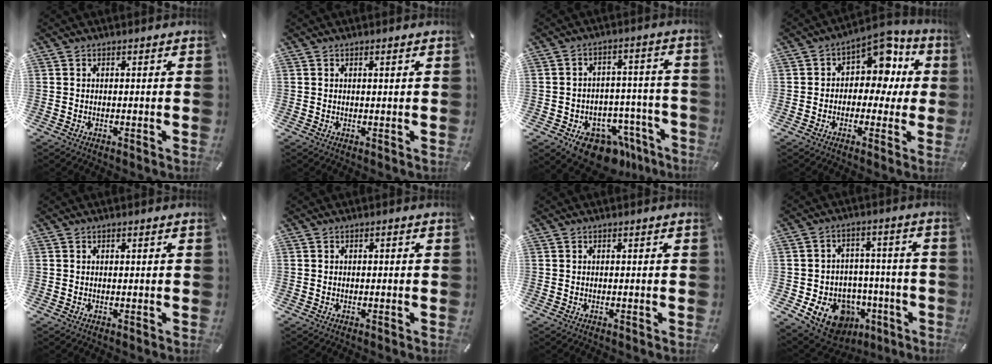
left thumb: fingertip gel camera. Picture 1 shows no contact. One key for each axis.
{"total": 0.8, "fx": 0.3, "fy": 0.0, "fz": 0.8, "tx": -0.013, "ty": -0.001, "tz": 0.005}
{"total": 11.8, "fx": -8.1, "fy": 6.8, "fz": 5.1, "tx": -0.046, "ty": 0.060, "tz": -0.127}
{"total": 9.4, "fx": 3.1, "fy": 7.1, "fz": 5.3, "tx": -0.070, "ty": -0.024, "tz": 0.054}
{"total": 0.0}
{"total": 0.6, "fx": -0.1, "fy": 0.4, "fz": 0.5, "tx": -0.009, "ty": 0.000, "tz": -0.003}
{"total": 0.0}
{"total": 14.0, "fx": -6.9, "fy": 10.5, "fz": 6.2, "tx": -0.089, "ty": 0.043, "tz": -0.106}